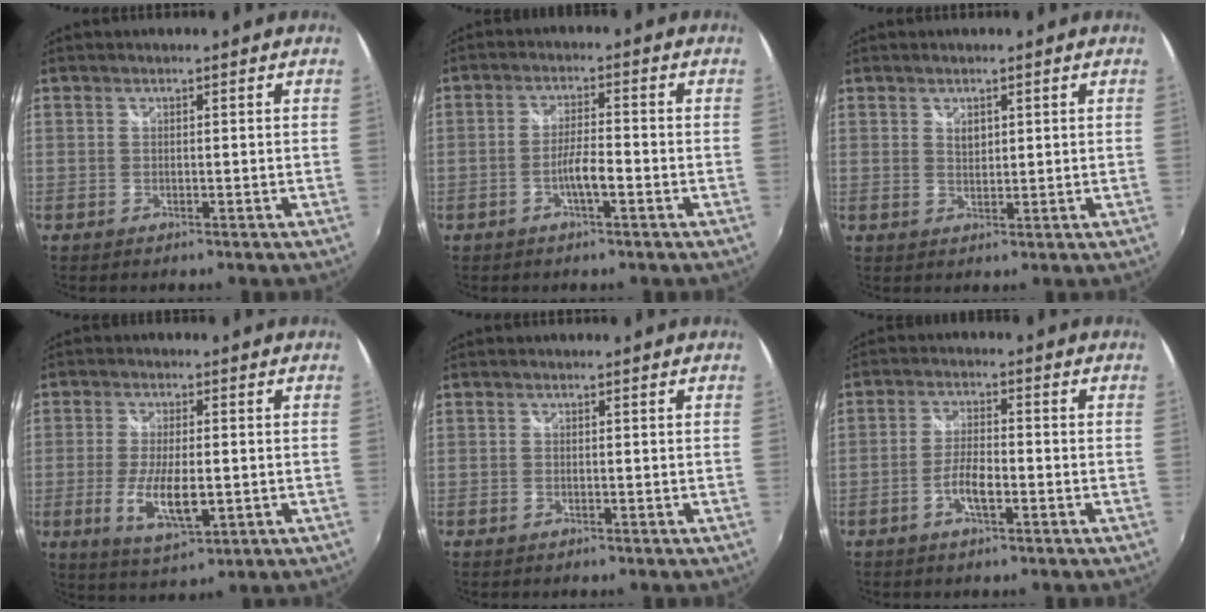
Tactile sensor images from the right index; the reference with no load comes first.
{"total": 4.3, "force": [-2.0, 0.7, 3.8], "torque": [-0.075, 0.000, -0.034]}
{"total": 2.1, "force": [1.0, 1.4, 1.2], "torque": [-0.015, 0.001, 0.018]}
{"total": 9.0, "force": [-2.1, 3.1, 8.1], "torque": [-0.162, -0.018, -0.034]}
{"total": 0.6, "force": [-0.4, 0.5, 0.2], "torque": [-0.004, -0.003, -0.008]}
{"total": 4.9, "force": [-2.2, 1.5, 4.1], "torque": [-0.087, 0.001, -0.040]}